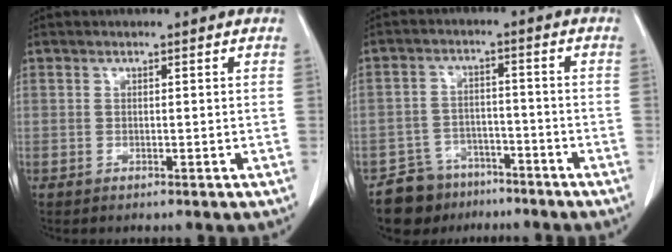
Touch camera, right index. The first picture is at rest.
{"total": 7.1, "force": [-5.4, 4.6, 0.0], "torque": [0.008, 0.020, -0.088]}